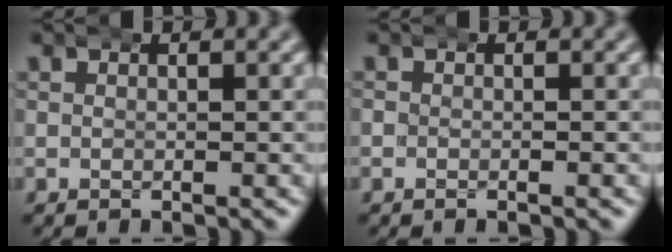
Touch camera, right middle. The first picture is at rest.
{"total": 0.7, "force": [-0.3, 0.5, 0.2], "torque": [-0.010, 0.003, -0.007]}